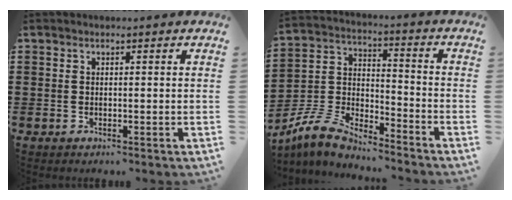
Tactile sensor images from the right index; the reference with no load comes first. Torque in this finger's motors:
{"motor_torque": [-0.92, 0.94, 0.11, -0.01]}